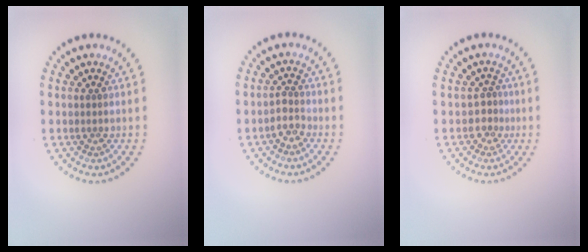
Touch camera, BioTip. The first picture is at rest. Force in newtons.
{"total": 1.7, "press": 1.2, "slide": 1.1}
{"total": 1.5, "press": 1.2, "slide": 0.9}